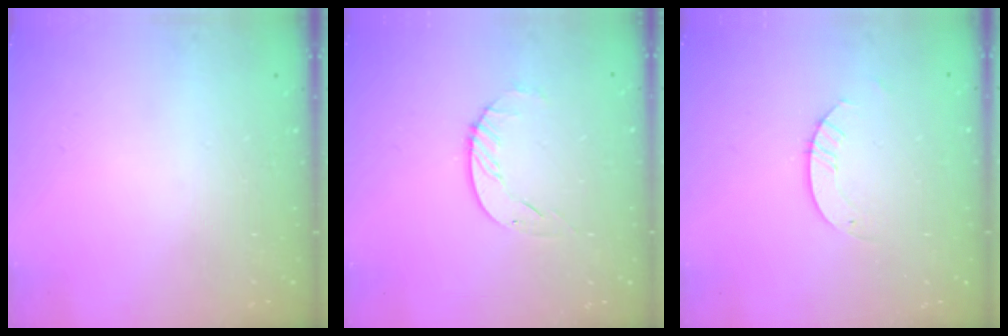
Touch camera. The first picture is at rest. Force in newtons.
{"total": 2.5, "press": 2.5, "slide": 0.3}
{"total": 3.0, "press": 3.0, "slide": 0.3}